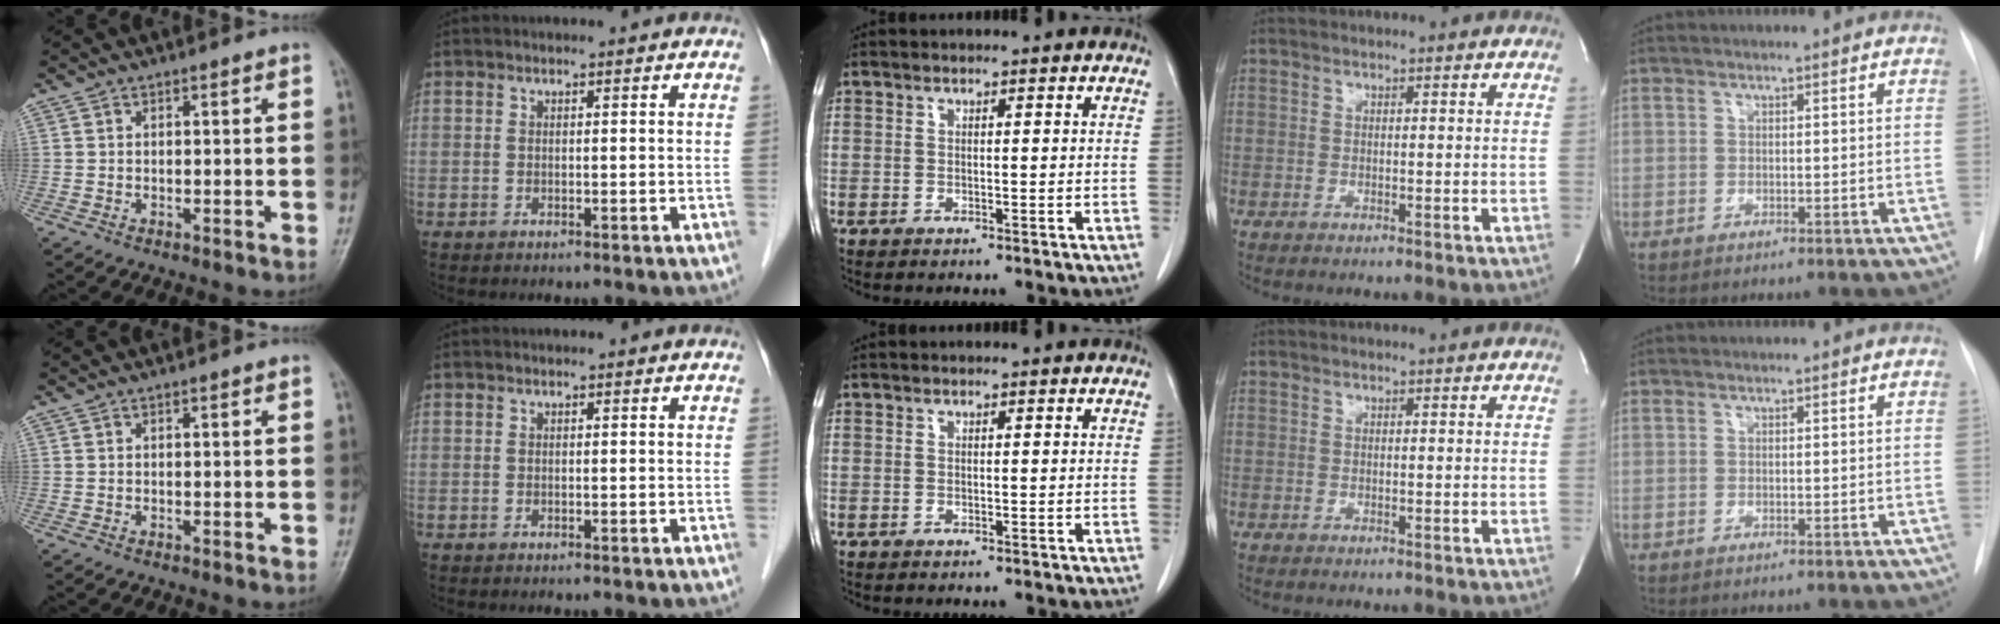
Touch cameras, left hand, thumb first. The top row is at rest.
{}